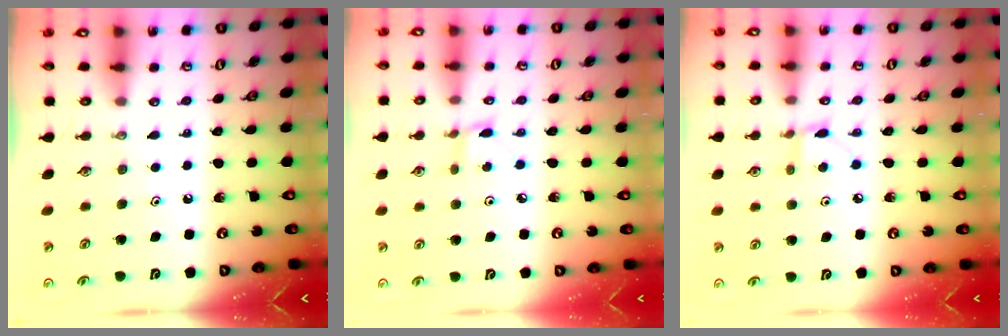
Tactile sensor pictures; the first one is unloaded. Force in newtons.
{"total": 2.0, "press": 2.0, "slide": 0.2}
{"total": 4.5, "press": 4.4, "slide": 0.6}